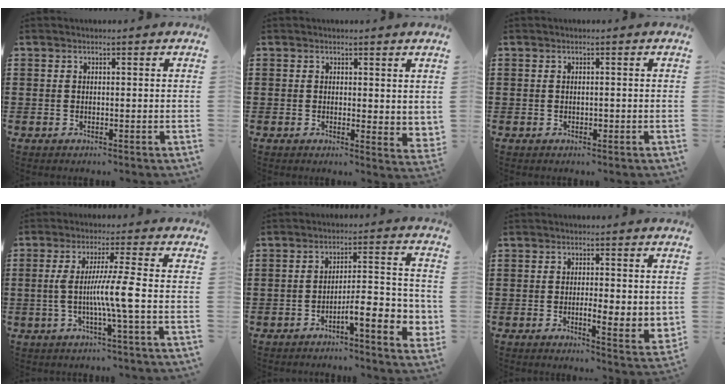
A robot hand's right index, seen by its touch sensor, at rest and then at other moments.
{"total": 1.4, "force": [1.0, 0.8, 0.5], "torque": [-0.006, 0.000, 0.018]}
{"total": 0.7, "force": [-0.2, 0.3, 0.6], "torque": [-0.014, -0.004, -0.003]}
{"total": 7.6, "force": [-1.3, -0.5, 7.5], "torque": [-0.140, -0.010, -0.029]}
{"total": 7.5, "force": [-3.4, 1.4, 6.5], "torque": [-0.097, -0.009, -0.061]}
{"total": 4.0, "force": [-0.2, 1.2, 3.8], "torque": [-0.062, 0.002, -0.007]}